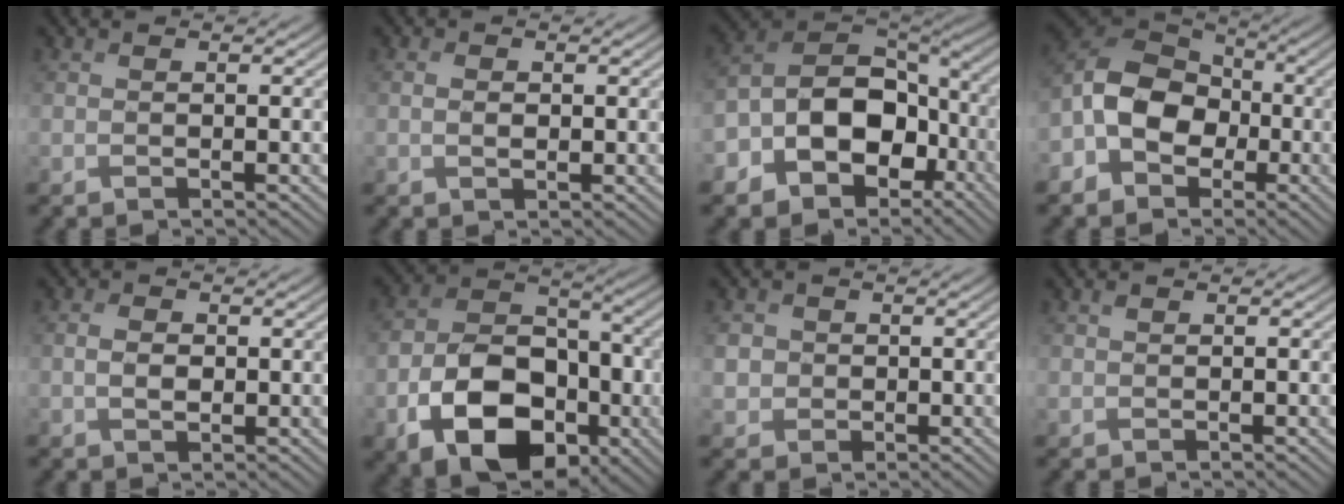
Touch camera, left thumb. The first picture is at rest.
{"total": 1.4, "force": [0.1, 0.9, 1.1], "torque": [-0.023, 0.001, 0.002]}
{"total": 13.5, "force": [-4.8, 9.2, 8.6], "torque": [-0.194, -0.024, -0.100]}
{"total": 9.5, "force": [-2.7, 7.2, 5.6], "torque": [-0.134, -0.003, -0.072]}
{"total": 2.3, "force": [0.0, 1.5, 1.7], "torque": [-0.037, 0.001, 0.000]}
{"total": 14.3, "force": [-5.6, 9.5, 9.2], "torque": [-0.179, -0.032, -0.106]}
{"total": 3.0, "force": [0.0, 2.8, 0.8], "torque": [-0.036, -0.004, 0.001]}
{"total": 0.7, "force": [0.3, 0.5, 0.3], "torque": [-0.008, -0.001, 0.007]}